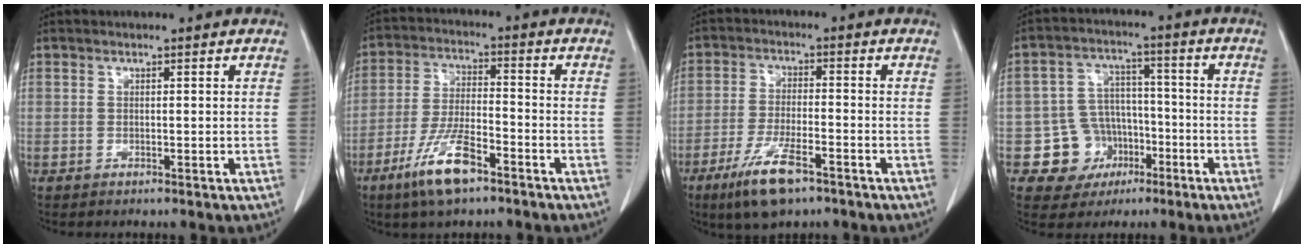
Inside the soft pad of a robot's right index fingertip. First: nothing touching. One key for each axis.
{"total": 9.8, "fx": -6.1, "fy": 2.3, "fz": 7.4, "tx": -0.149, "ty": -0.013, "tz": -0.113}
{"total": 8.9, "fx": -5.6, "fy": 2.1, "fz": 6.6, "tx": -0.132, "ty": -0.016, "tz": -0.097}
{"total": 8.9, "fx": -3.5, "fy": 8.0, "fz": 1.4, "tx": -0.012, "ty": 0.024, "tz": -0.044}